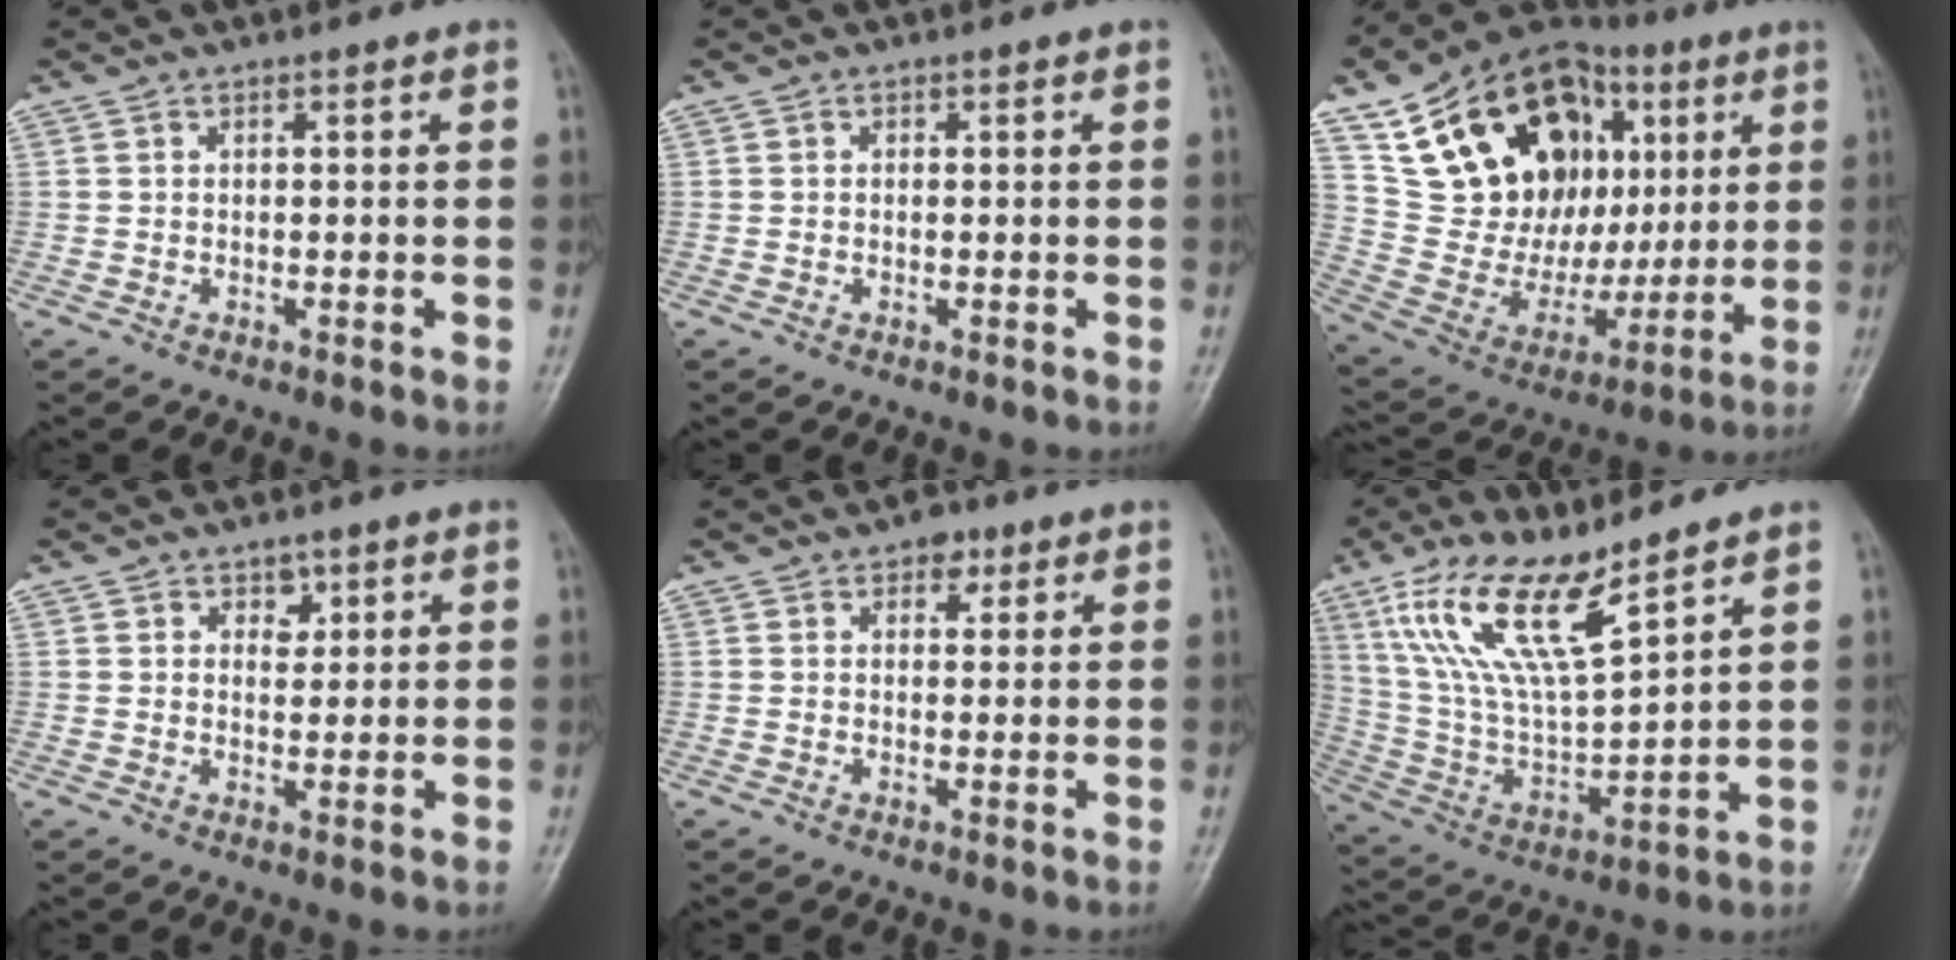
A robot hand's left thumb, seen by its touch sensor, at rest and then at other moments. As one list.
[{"total": 0.5, "force": [0.0, 0.4, 0.3], "torque": [-0.001, 0.002, -0.003]}, {"total": 29.0, "force": [9.5, 19.1, 19.6], "torque": [-0.285, 0.014, 0.174]}, {"total": 3.0, "force": [1.3, 2.3, 1.5], "torque": [0.000, -0.005, 0.017]}, {"total": 3.0, "force": [1.5, 2.1, 1.5], "torque": [0.001, -0.002, 0.015]}, {"total": 16.3, "force": [10.3, 4.6, 11.8], "torque": [-0.222, -0.048, 0.216]}]